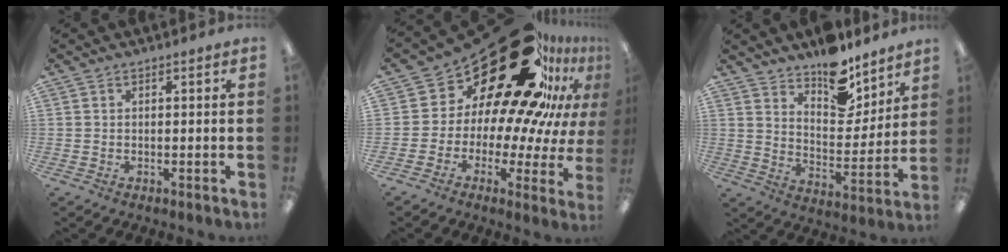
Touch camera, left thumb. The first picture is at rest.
{"total": 29.2, "force": [18.1, 12.4, 19.3], "torque": [-0.299, -0.133, 0.325]}
{"total": 13.1, "force": [10.9, 5.5, 4.6], "torque": [-0.061, -0.087, 0.199]}